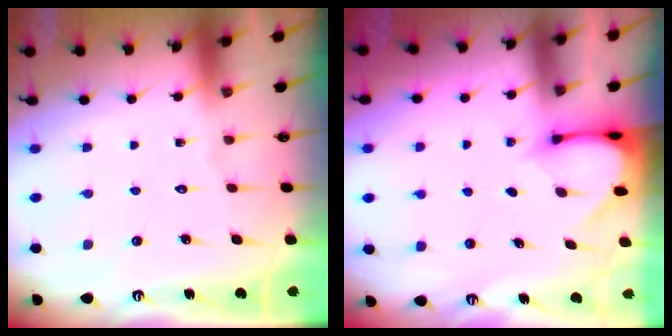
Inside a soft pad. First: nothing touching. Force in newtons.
{"total": 3.0, "press": 3.0, "slide": 0.3}